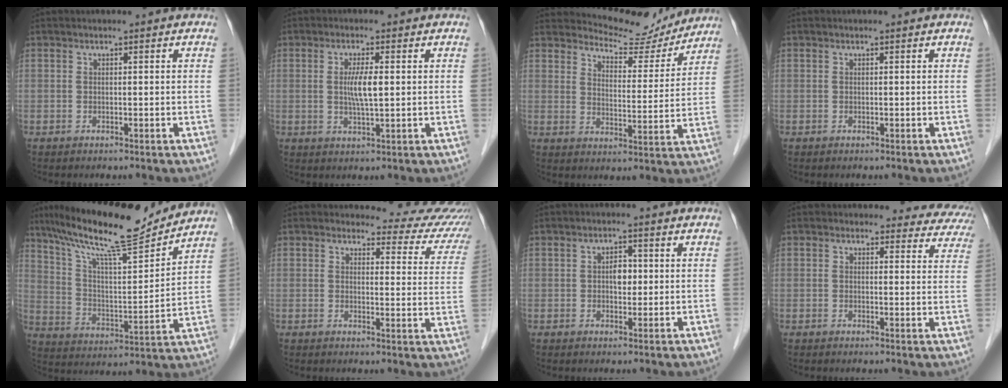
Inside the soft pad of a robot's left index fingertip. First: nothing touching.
{"total": 4.2, "force": [0.4, 0.5, 4.2], "torque": [-0.079, -0.004, 0.006]}
{"total": 10.7, "force": [10.3, 2.4, 1.0], "torque": [-0.016, -0.011, 0.140]}
{"total": 0.0}
{"total": 18.9, "force": [16.4, 1.3, 9.3], "torque": [-0.167, 0.006, 0.275]}
{"total": 12.1, "force": [11.5, 3.7, 1.0], "torque": [0.029, -0.053, 0.087]}
{"total": 2.6, "force": [0.1, 1.6, 2.0], "torque": [-0.032, 0.006, 0.002]}
{"total": 10.5, "force": [9.6, 4.2, -0.2], "torque": [0.058, -0.025, 0.059]}